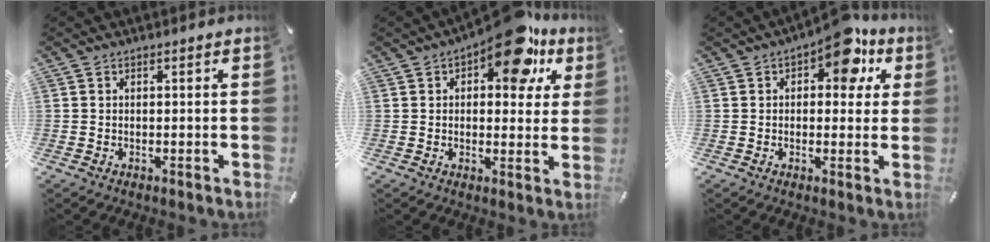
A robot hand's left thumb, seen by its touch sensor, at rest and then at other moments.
{"total": 15.2, "force": [8.8, 7.0, 10.2], "torque": [-0.128, -0.049, 0.145]}
{"total": 10.8, "force": [5.7, 5.7, 7.3], "torque": [-0.083, -0.030, 0.093]}